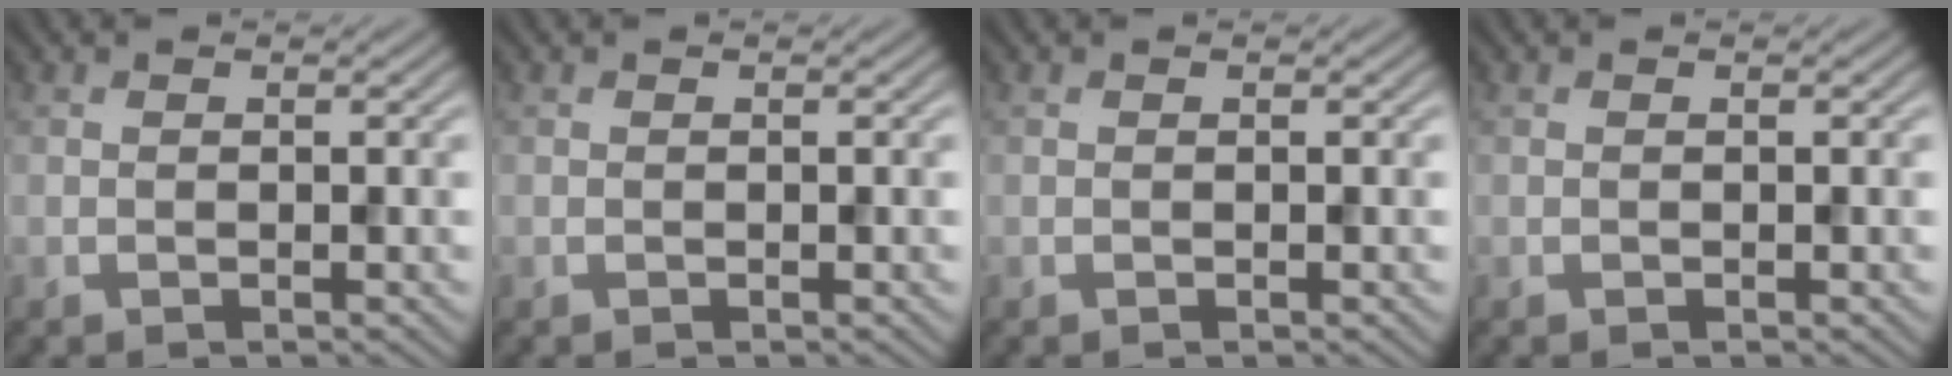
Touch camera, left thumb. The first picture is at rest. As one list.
[{"total": 0.0}, {"total": 0.0}, {"total": 0.0}]